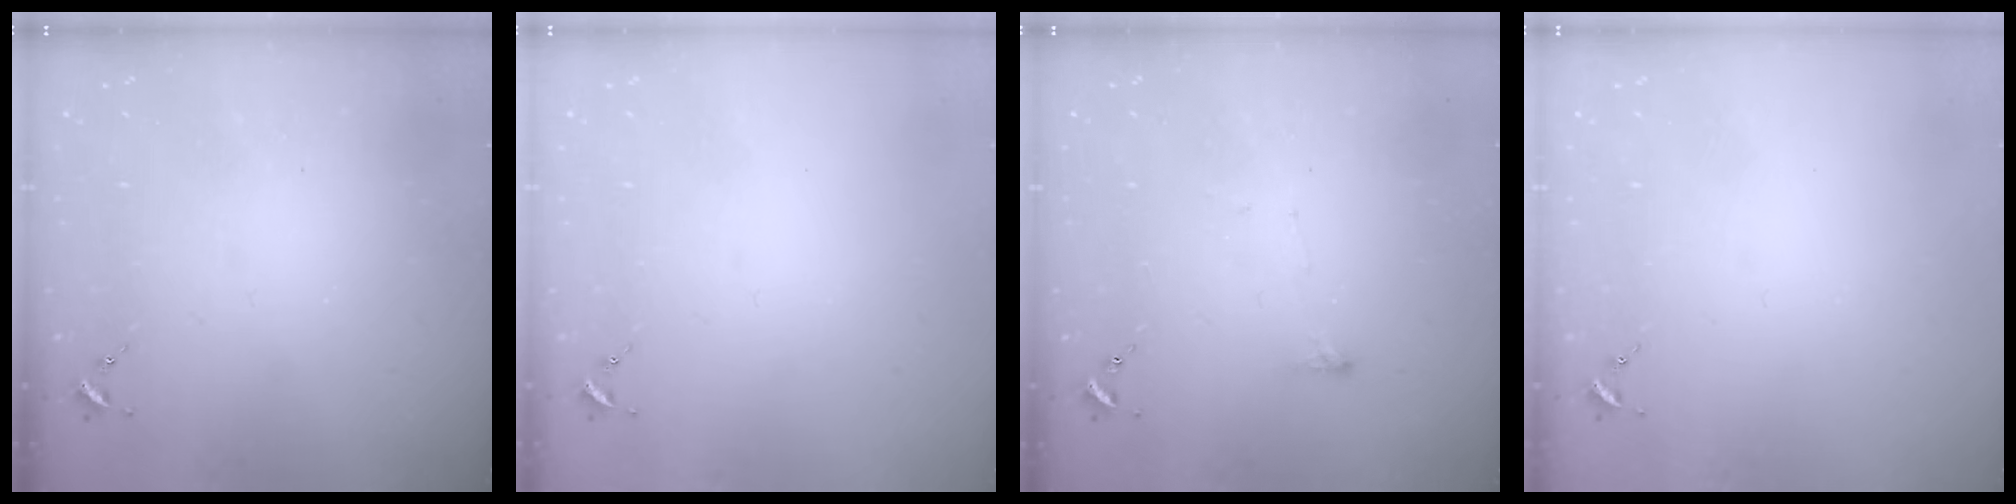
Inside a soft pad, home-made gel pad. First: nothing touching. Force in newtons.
{"total": 0.0}
{"total": 3.7, "press": 3.7, "slide": 0.5}
{"total": 0.0}